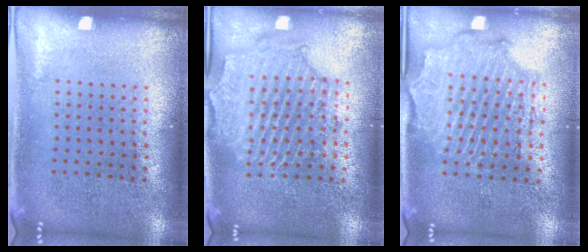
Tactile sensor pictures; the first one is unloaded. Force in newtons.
{"total": 2.3, "press": 2.1, "slide": 0.8}
{"total": 2.1, "press": 2.0, "slide": 0.6}